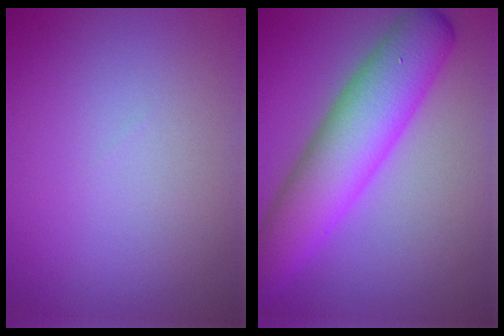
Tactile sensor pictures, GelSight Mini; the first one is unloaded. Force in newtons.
{"total": 8.3, "press": 8.3, "slide": 0.1}